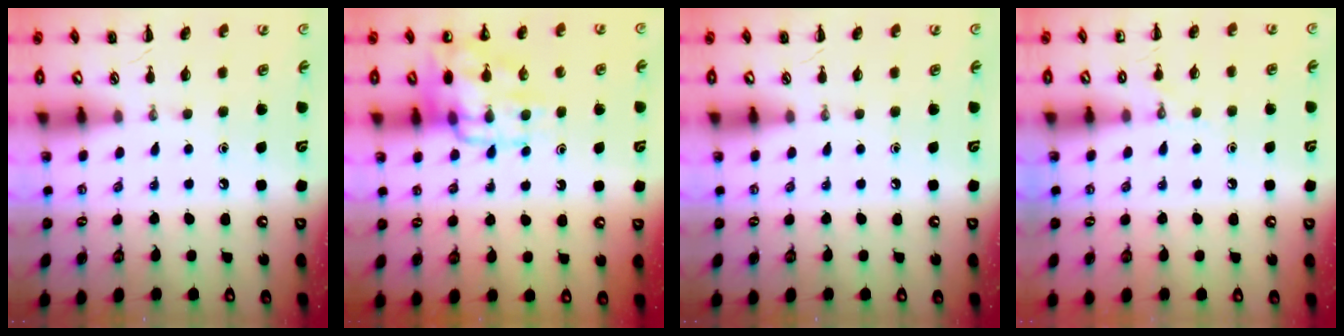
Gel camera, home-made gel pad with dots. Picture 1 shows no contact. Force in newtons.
{"total": 13.2, "press": 13.1, "slide": 2.1}
{"total": 0.0}
{"total": 5.5, "press": 5.2, "slide": 1.6}